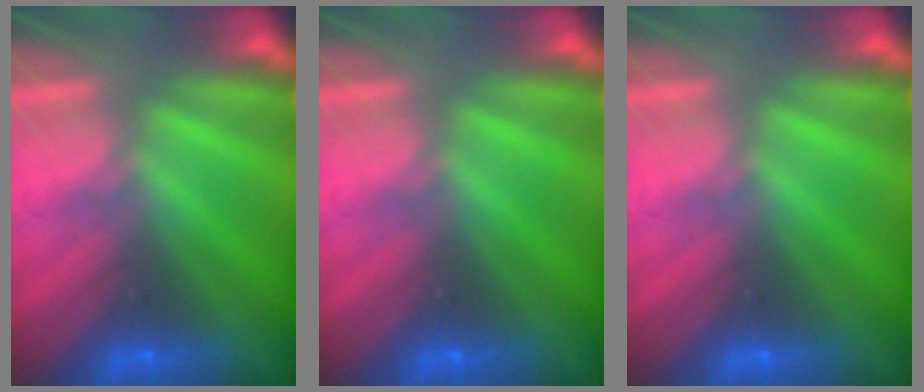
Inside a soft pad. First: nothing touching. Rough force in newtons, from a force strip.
{"total": 0.0}
{"total": 0.0}